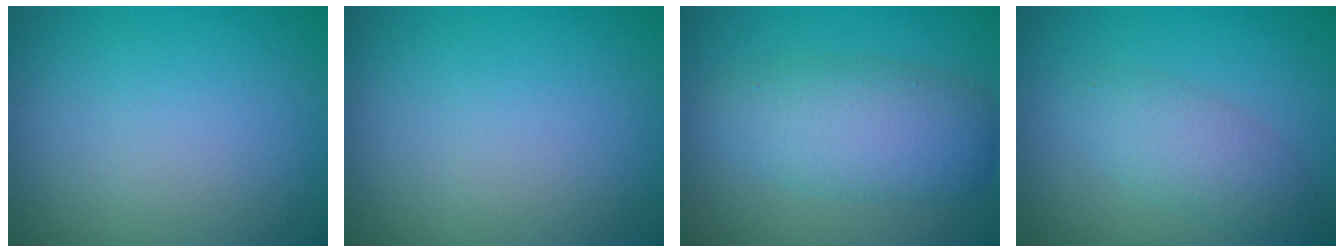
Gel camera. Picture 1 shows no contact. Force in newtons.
{"total": 0.0}
{"total": 5.3, "press": 5.3, "slide": 0.0}
{"total": 2.8, "press": 2.8, "slide": 0.0}